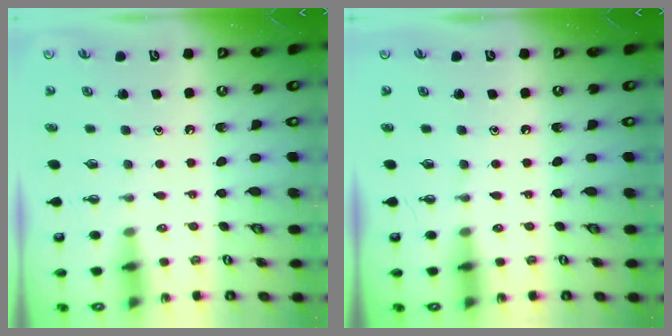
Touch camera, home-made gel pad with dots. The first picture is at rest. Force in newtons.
{"total": 0.0}